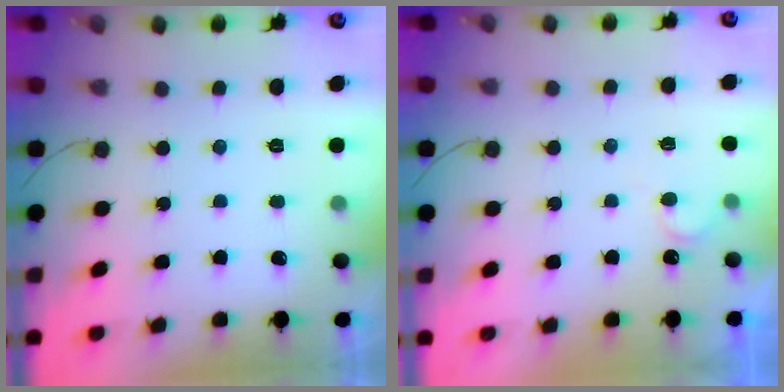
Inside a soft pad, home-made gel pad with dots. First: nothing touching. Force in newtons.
{"total": 4.4, "press": 4.4, "slide": 0.3}